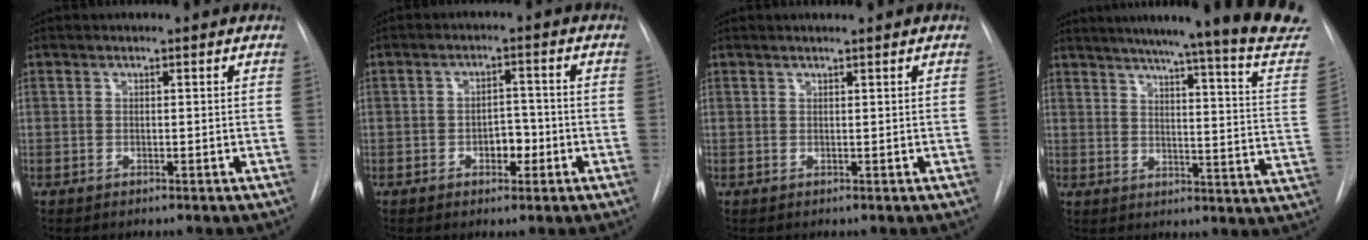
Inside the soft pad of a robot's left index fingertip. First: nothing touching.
{"total": 3.5, "force": [-1.2, 2.1, 2.6], "torque": [-0.032, 0.006, -0.015]}
{"total": 1.5, "force": [1.3, -0.4, 0.5], "torque": [-0.009, 0.004, 0.025]}
{"total": 26.0, "force": [22.8, -2.0, 12.2], "torque": [-0.180, -0.100, 0.273]}